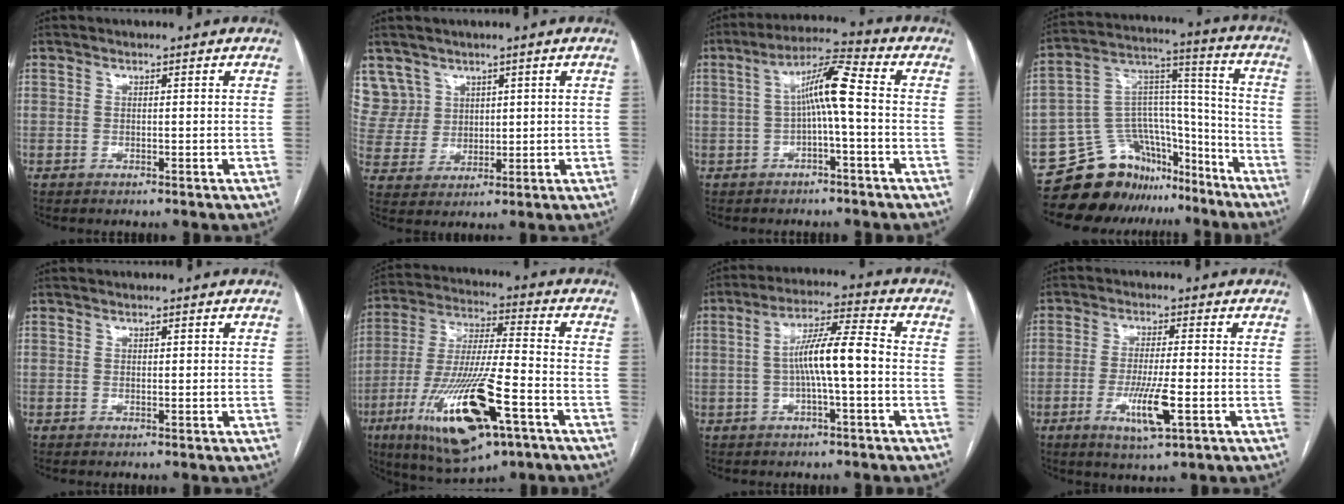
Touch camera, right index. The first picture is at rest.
{"total": 7.3, "force": [4.5, 5.8, -0.2], "torque": [0.003, 0.017, 0.103]}
{"total": 7.6, "force": [-0.2, 0.4, 7.6], "torque": [-0.134, 0.029, -0.005]}
{"total": 15.4, "force": [-12.6, 8.2, 3.2], "torque": [-0.048, 0.085, -0.204]}
{"total": 0.6, "force": [0.2, 0.2, 0.5], "torque": [-0.007, 0.000, 0.003]}
{"total": 20.2, "force": [-9.0, 3.8, 17.7], "torque": [-0.361, -0.033, -0.150]}
{"total": 8.7, "force": [-0.9, 0.6, 8.6], "torque": [-0.155, 0.021, -0.020]}
{"total": 7.3, "force": [-2.5, 0.6, 6.9], "torque": [-0.131, -0.015, -0.040]}